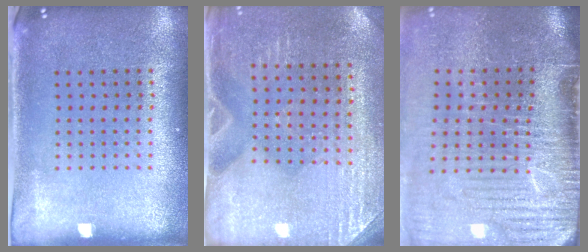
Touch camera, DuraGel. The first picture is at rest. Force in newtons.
{"total": 3.0, "press": 2.9, "slide": 0.7}
{"total": 5.1, "press": 4.2, "slide": 2.9}